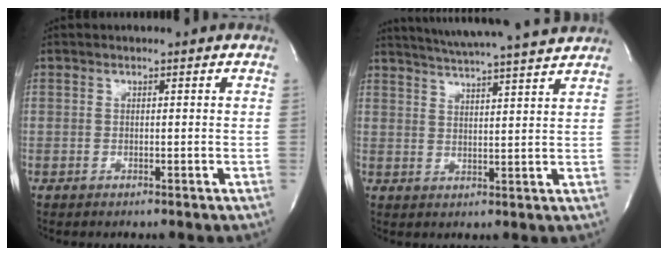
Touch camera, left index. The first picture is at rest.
{"total": 15.1, "force": [13.9, -0.6, 5.8], "torque": [-0.104, -0.008, 0.192]}